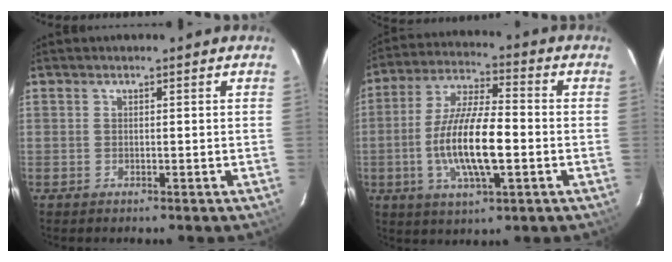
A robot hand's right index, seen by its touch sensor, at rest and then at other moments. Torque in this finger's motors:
{"motor_torque": [1.94, -0.20, 1.06, 0.21]}